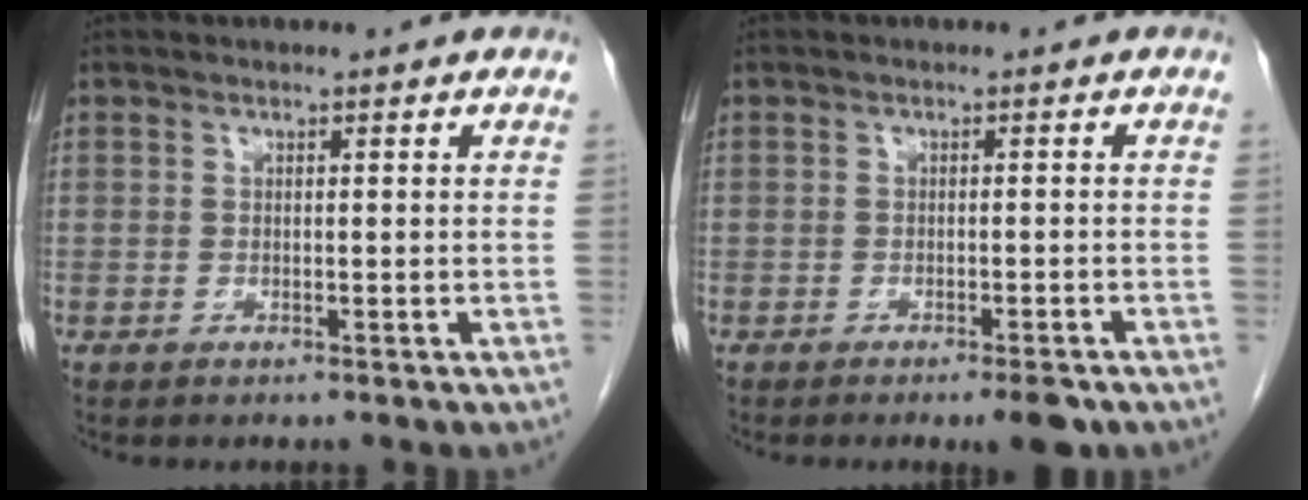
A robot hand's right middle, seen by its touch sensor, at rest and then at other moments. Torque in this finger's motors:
{"motor_torque": [0.02, -0.01, 0.01, 0.00]}